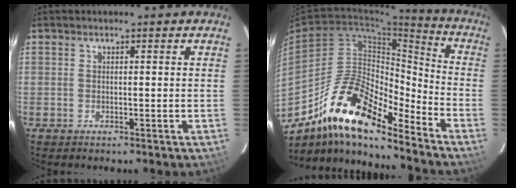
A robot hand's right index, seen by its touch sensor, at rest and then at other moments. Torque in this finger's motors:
{"motor_torque": [0.44, -0.58, 0.50, 0.10]}